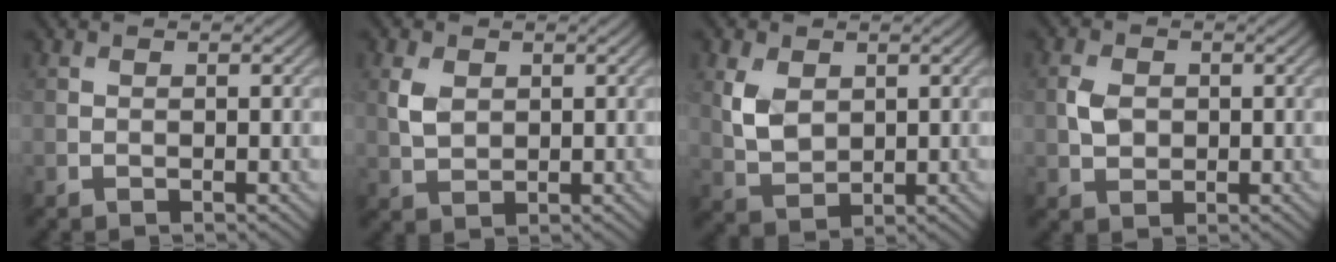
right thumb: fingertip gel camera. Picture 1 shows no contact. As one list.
[{"total": 3.1, "force": [0.9, 2.2, 2.1], "torque": [-0.052, 0.001, 0.019]}, {"total": 4.9, "force": [1.5, 3.4, 3.2], "torque": [-0.080, -0.002, 0.034]}, {"total": 3.0, "force": [0.2, 2.3, 1.9], "torque": [-0.045, 0.000, 0.000]}]